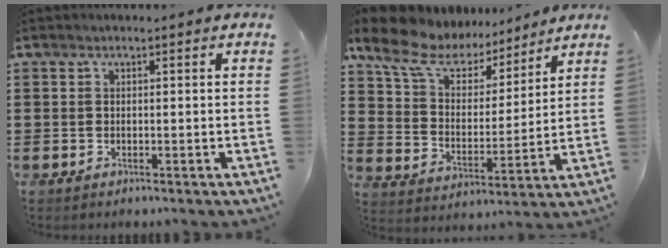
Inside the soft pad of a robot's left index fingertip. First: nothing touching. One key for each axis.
{"total": 9.7, "fx": 8.0, "fy": 3.8, "fz": 3.9, "tx": -0.116, "ty": -0.036, "tz": 0.144}